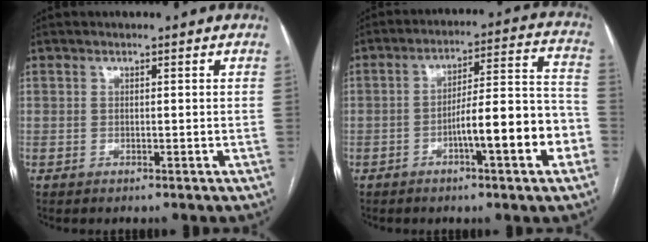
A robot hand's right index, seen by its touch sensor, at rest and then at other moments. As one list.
[{"total": 13.0, "force": [-4.8, 1.4, 12.1], "torque": [-0.171, 0.023, -0.067]}]